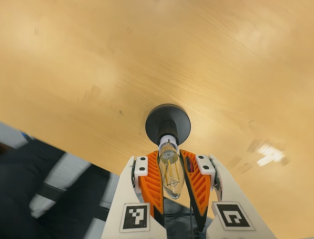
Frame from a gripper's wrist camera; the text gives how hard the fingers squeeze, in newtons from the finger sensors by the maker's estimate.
{"total": 20.0, "left": 18.6, "right": 21.4}